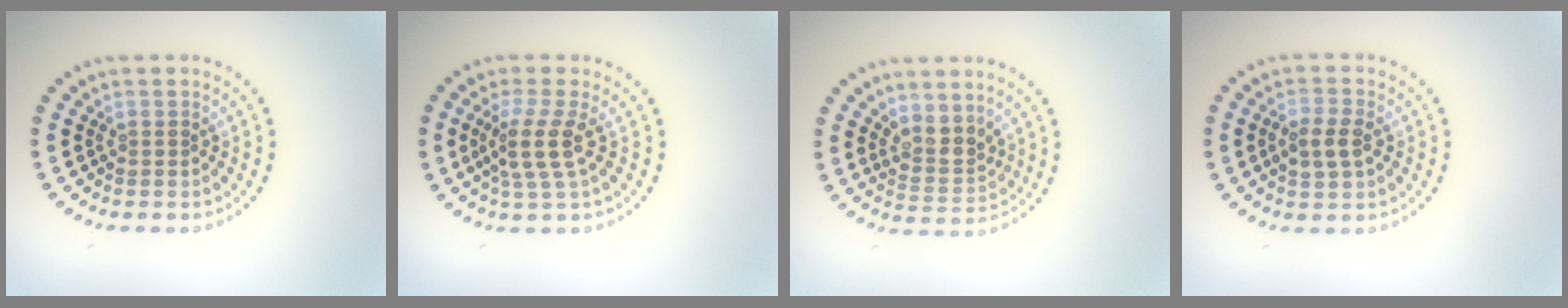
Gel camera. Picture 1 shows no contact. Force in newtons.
{"total": 3.3, "press": 2.6, "slide": 2.0}
{"total": 2.7, "press": 2.2, "slide": 1.6}
{"total": 2.8, "press": 2.8, "slide": 0.3}